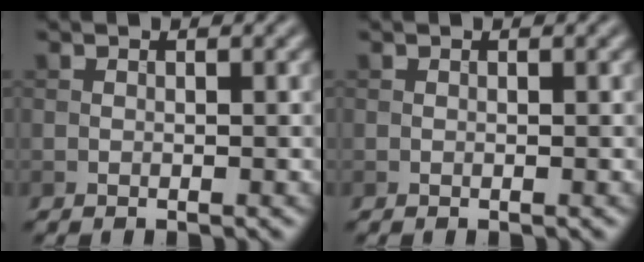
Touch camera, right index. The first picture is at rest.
{"total": 0.0}